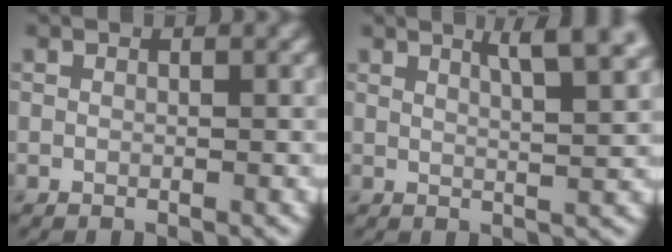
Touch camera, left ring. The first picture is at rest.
{"total": 5.0, "force": [3.0, 1.2, 3.8], "torque": [-0.037, 0.019, 0.030]}